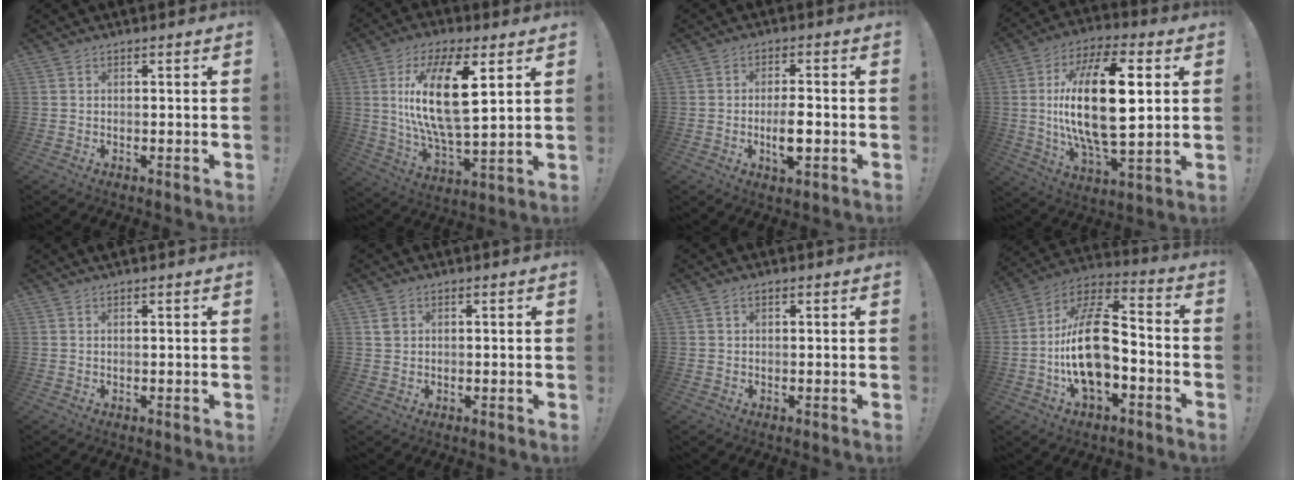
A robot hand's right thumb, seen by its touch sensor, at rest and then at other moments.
{"total": 19.5, "force": [5.4, 7.3, 17.3], "torque": [-0.331, -0.017, 0.078]}
{"total": 6.5, "force": [-1.7, 2.9, 5.6], "torque": [-0.099, -0.001, -0.031]}
{"total": 23.9, "force": [2.7, 10.0, 21.5], "torque": [-0.404, -0.005, 0.039]}
{"total": 1.0, "force": [0.8, -0.2, 0.5], "torque": [-0.009, -0.001, 0.013]}
{"total": 1.8, "force": [0.7, 1.5, 0.6], "torque": [-0.010, 0.004, 0.013]}
{"total": 0.9, "force": [0.5, 0.6, 0.5], "torque": [-0.008, 0.001, 0.008]}
{"total": 19.7, "force": [-3.7, 10.5, 16.2], "torque": [-0.299, 0.027, -0.061]}